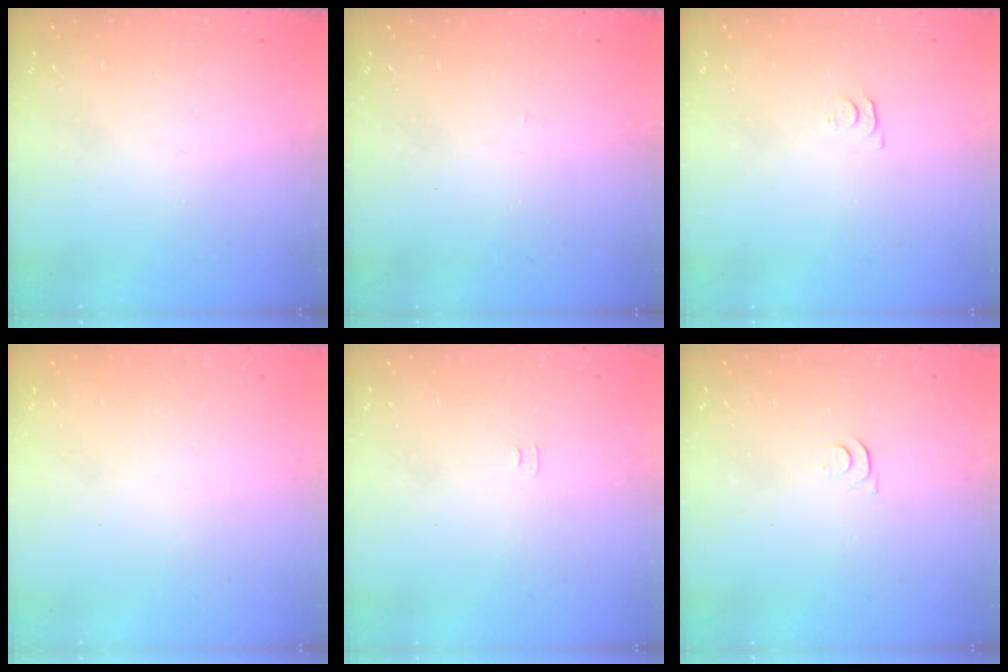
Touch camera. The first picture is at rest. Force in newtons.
{"total": 2.7, "press": 2.7, "slide": 0.3}
{"total": 3.4, "press": 3.4, "slide": 0.5}
{"total": 1.5, "press": 1.5, "slide": 0.1}
{"total": 3.7, "press": 3.7, "slide": 0.4}
{"total": 3.5, "press": 3.5, "slide": 0.5}